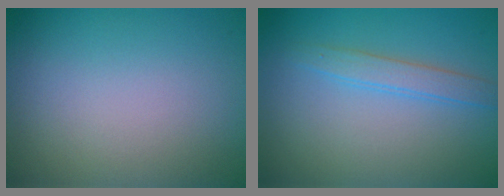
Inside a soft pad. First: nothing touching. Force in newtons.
{"total": 2.0, "press": 2.0, "slide": 0.1}